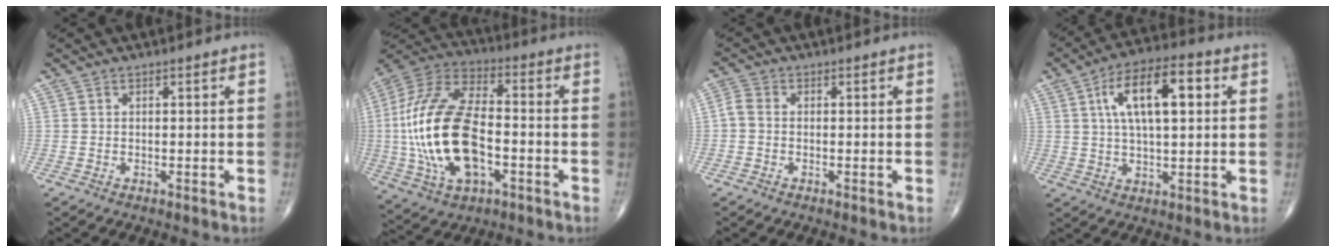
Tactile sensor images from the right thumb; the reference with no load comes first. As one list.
[{"total": 23.4, "force": [-3.2, 12.0, 19.8], "torque": [-0.421, 0.016, -0.054]}, {"total": 2.4, "force": [-0.4, 1.7, 1.6], "torque": [-0.034, 0.006, -0.018]}, {"total": 14.0, "force": [3.7, 5.7, 12.2], "torque": [-0.200, 0.013, 0.058]}]